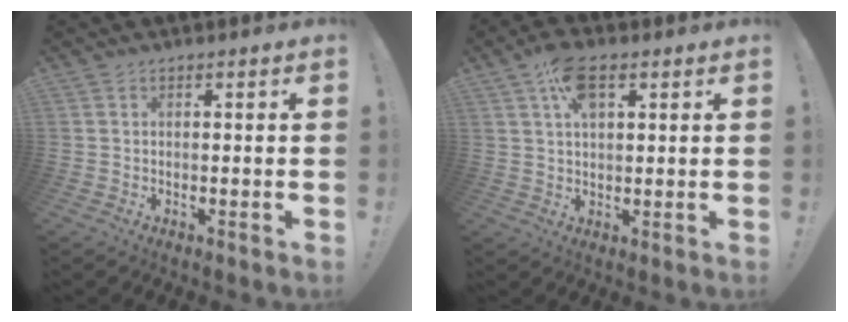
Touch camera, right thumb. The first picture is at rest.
{"total": 8.3, "force": [3.6, 4.4, 6.1], "torque": [-0.101, 0.001, 0.066]}